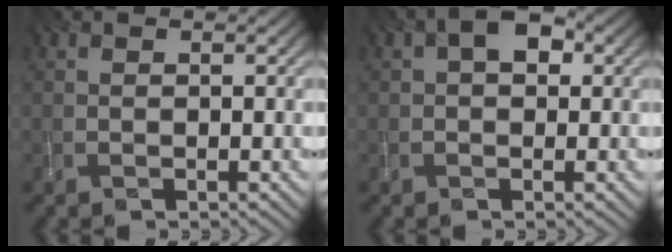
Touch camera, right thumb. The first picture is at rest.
{"total": 3.7, "force": [1.1, 2.2, 2.8], "torque": [-0.044, 0.012, 0.011]}